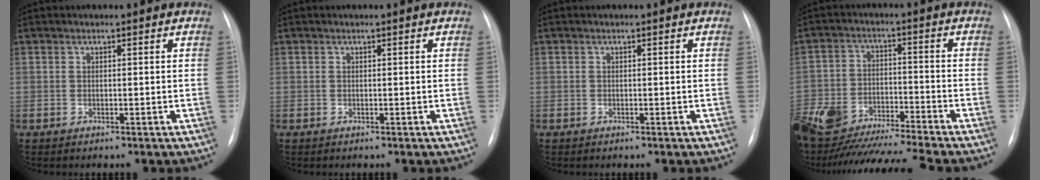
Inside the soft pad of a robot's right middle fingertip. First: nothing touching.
{"total": 0.0}
{"total": 0.0}
{"total": 20.5, "force": [-18.2, 1.7, 9.4], "torque": [-0.221, -0.020, -0.305]}